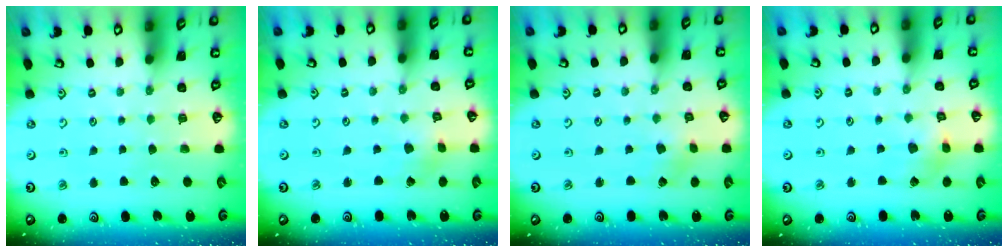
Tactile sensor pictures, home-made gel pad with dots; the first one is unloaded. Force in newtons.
{"total": 0.9, "press": 0.9, "slide": 0.1}
{"total": 1.2, "press": 1.2, "slide": 0.2}
{"total": 3.5, "press": 3.4, "slide": 0.6}